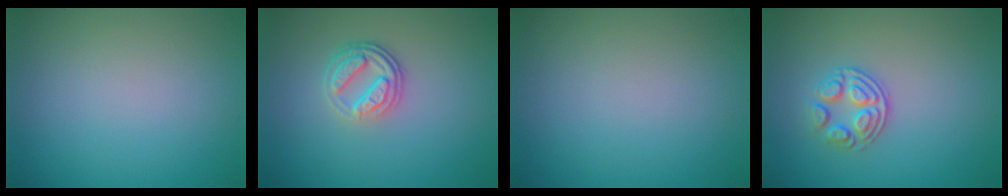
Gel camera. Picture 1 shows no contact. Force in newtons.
{"total": 3.8, "press": 2.7, "slide": 2.7}
{"total": 0.0}
{"total": 2.9, "press": 2.5, "slide": 1.4}